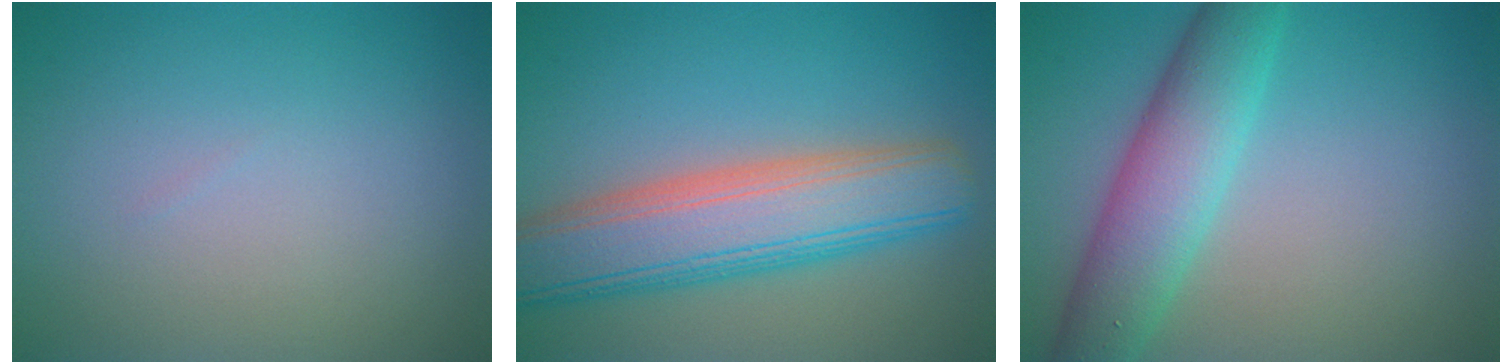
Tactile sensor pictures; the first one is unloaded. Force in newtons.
{"total": 8.6, "press": 8.6, "slide": 0.6}
{"total": 6.2, "press": 6.2, "slide": 0.2}